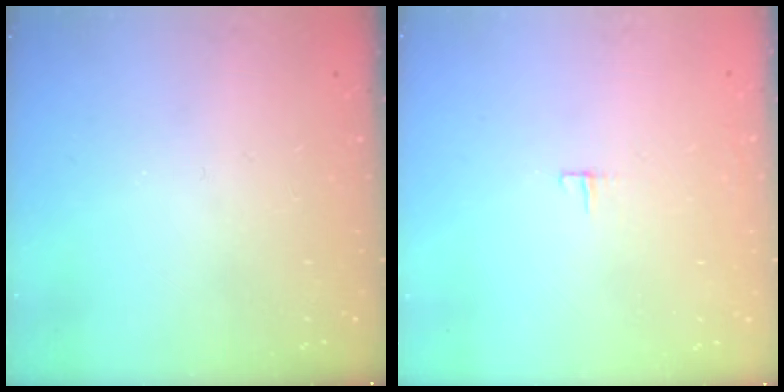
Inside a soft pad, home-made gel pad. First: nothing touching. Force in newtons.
{"total": 3.2, "press": 3.2, "slide": 0.3}